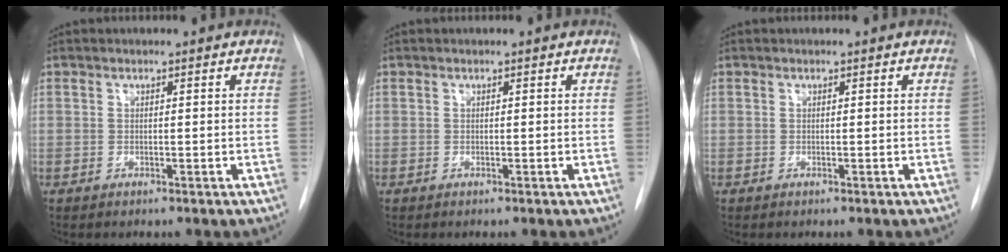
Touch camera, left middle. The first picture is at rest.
{"total": 0.0}
{"total": 0.0}